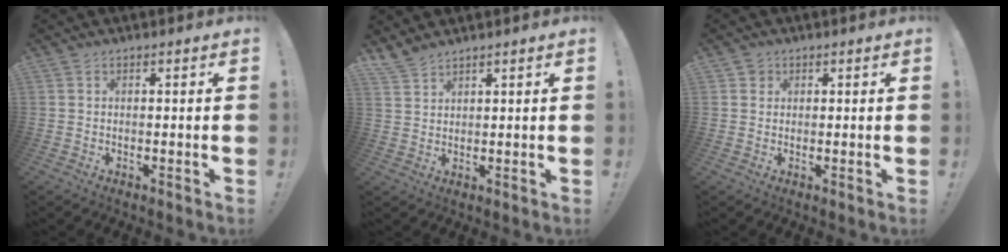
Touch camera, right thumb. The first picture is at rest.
{"total": 4.1, "force": [3.8, 1.0, 1.4], "torque": [-0.029, -0.023, 0.072]}
{"total": 1.8, "force": [0.9, 1.5, 0.3], "torque": [0.002, -0.004, 0.015]}